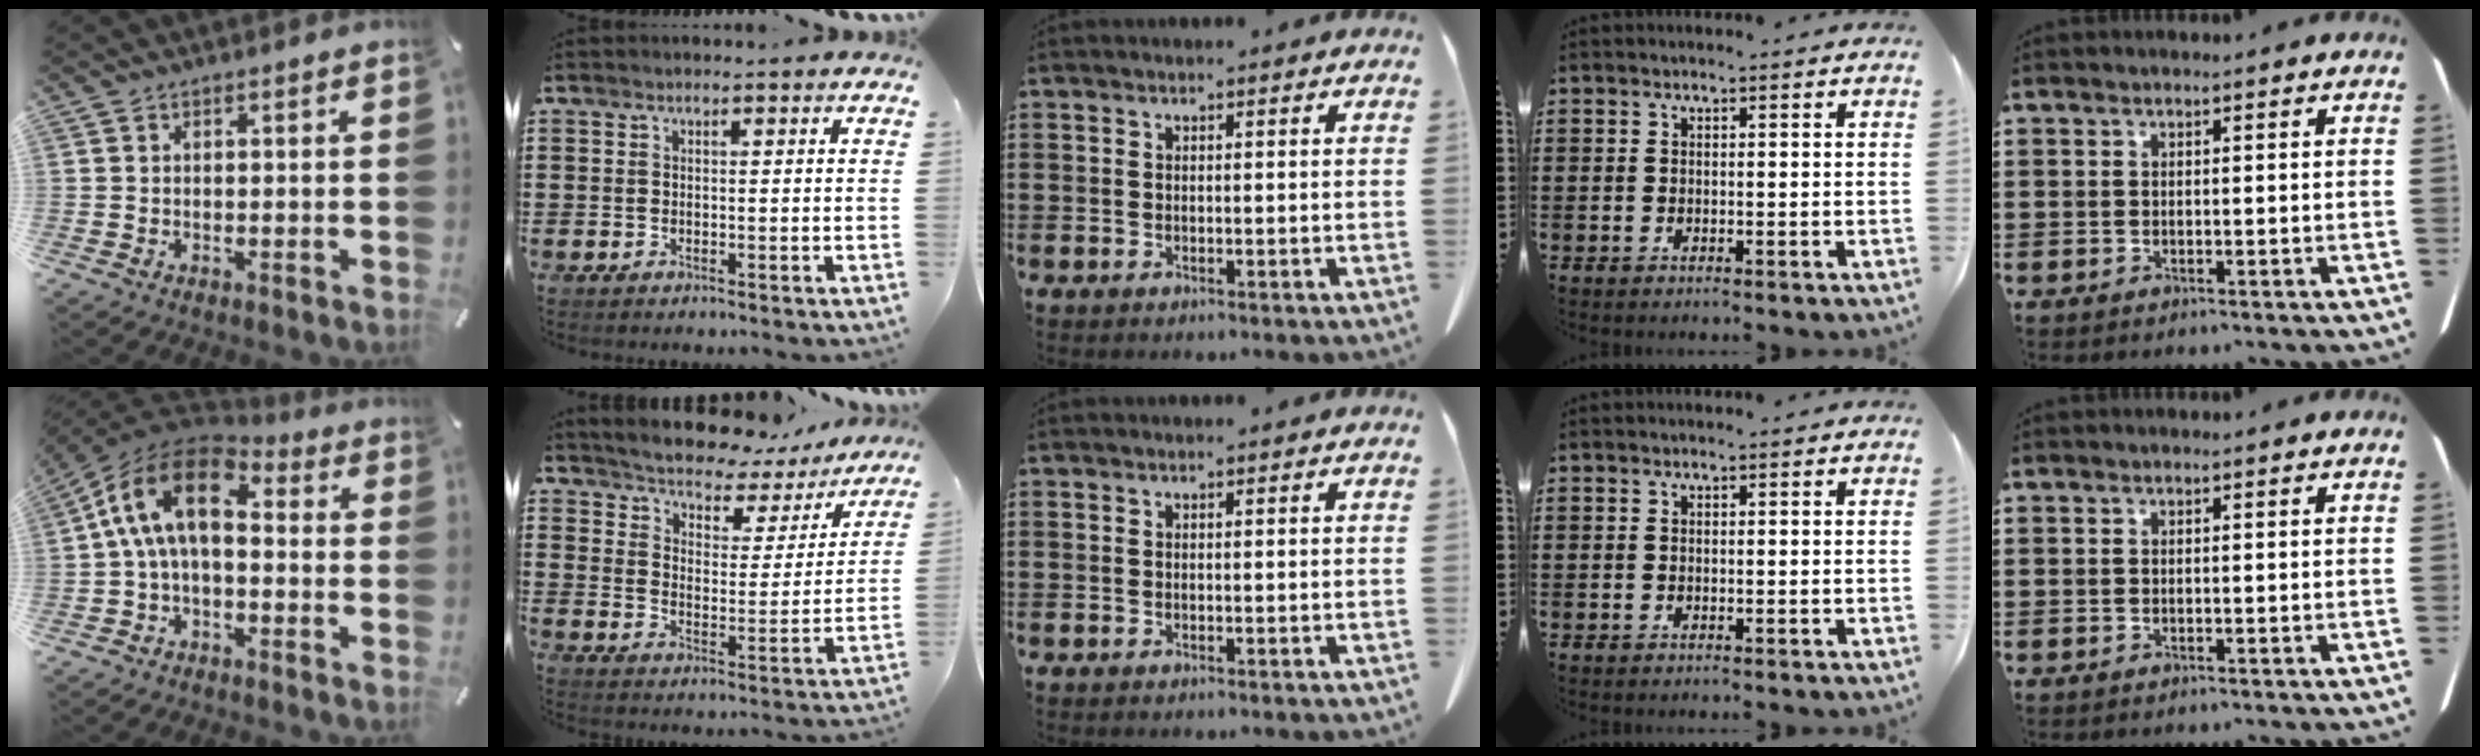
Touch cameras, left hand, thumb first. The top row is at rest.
{"thumb": {"total": 14.8, "force": [1.6, 8.8, 11.7], "torque": [-0.235, 0.008, 0.022]}, "index": {"total": 4.3, "force": [4.1, 0.9, 0.8], "torque": [-0.041, -0.035, 0.062]}}